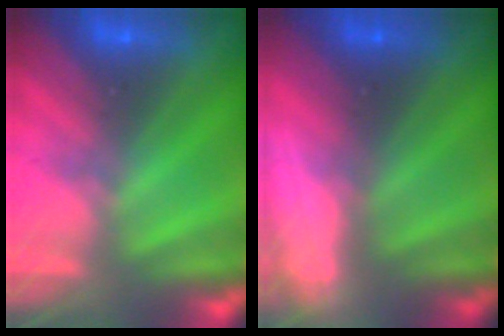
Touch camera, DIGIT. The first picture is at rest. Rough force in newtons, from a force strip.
{"total": 3.0}